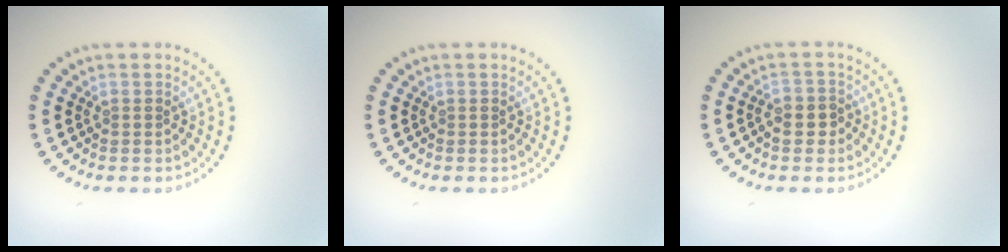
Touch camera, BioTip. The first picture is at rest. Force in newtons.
{"total": 0.0}
{"total": 2.4, "press": 2.3, "slide": 0.8}